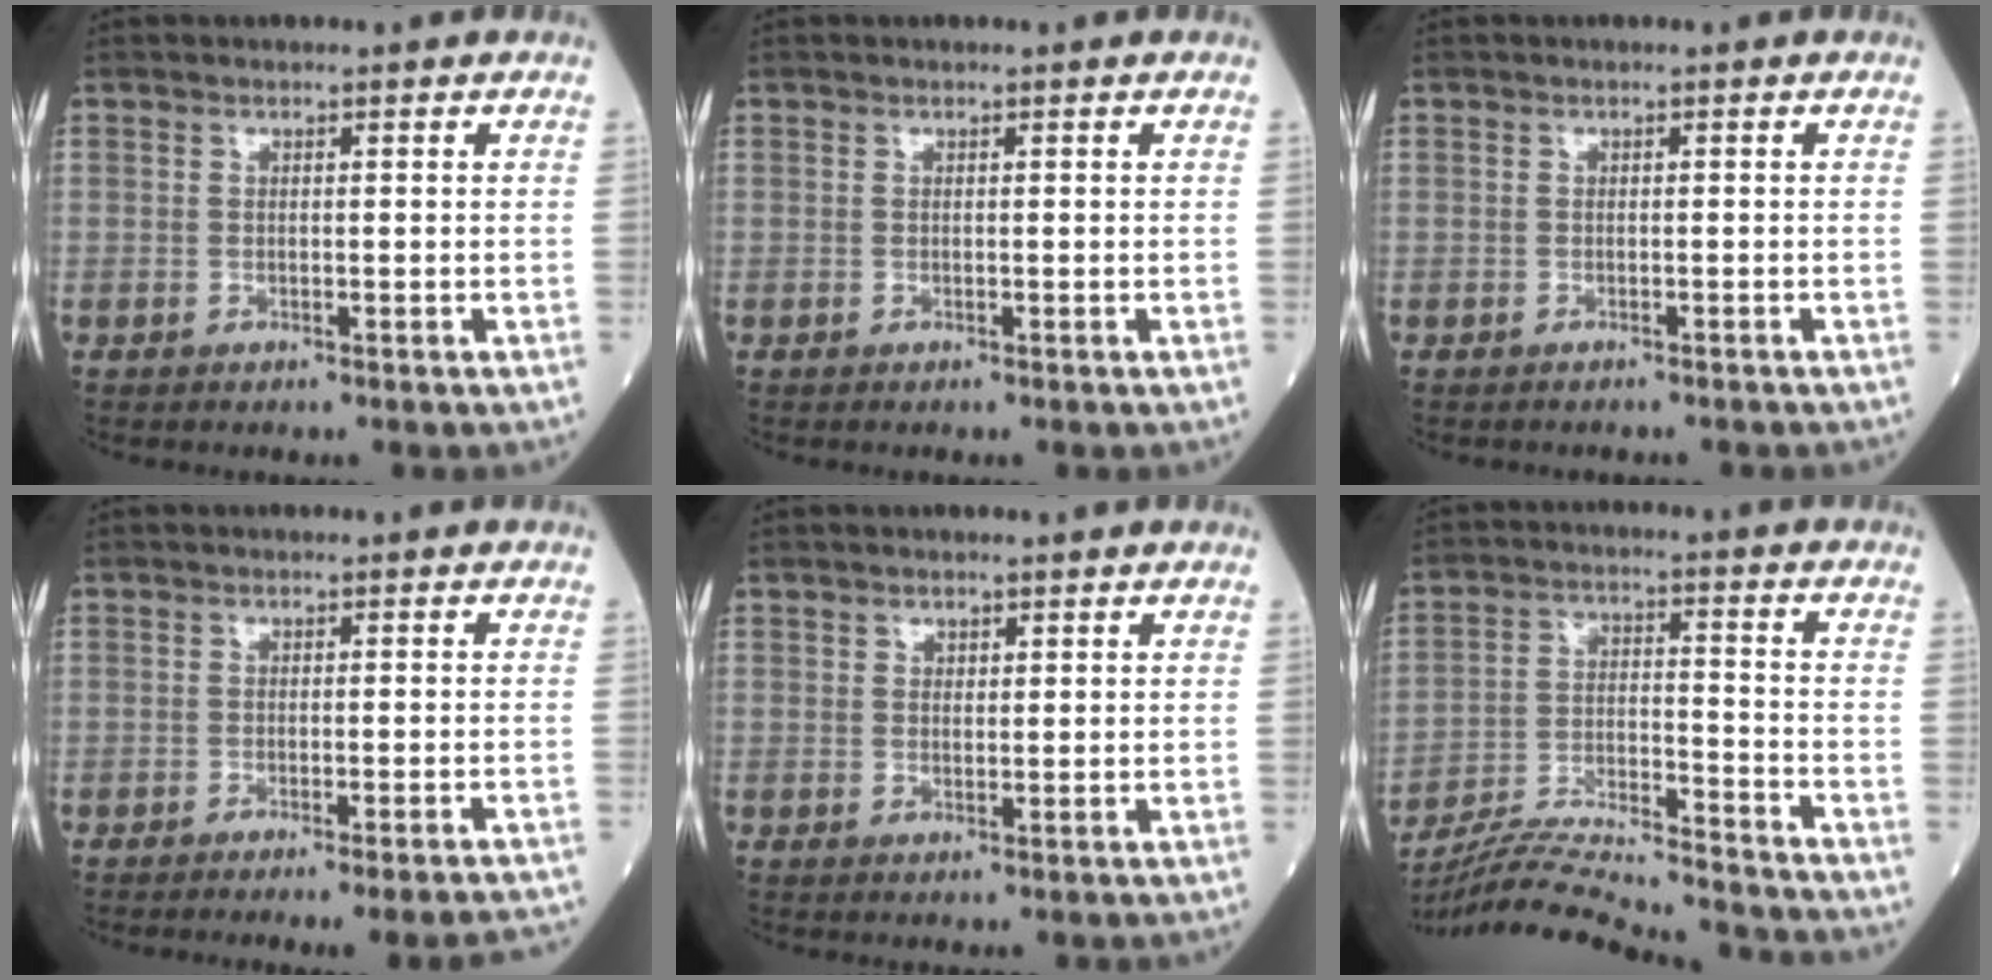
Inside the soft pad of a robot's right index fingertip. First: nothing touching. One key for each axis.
{"total": 0.0}
{"total": 1.3, "fx": -1.1, "fy": 0.6, "fz": -0.1, "tx": -0.007, "ty": 0.001, "tz": -0.019}
{"total": 9.0, "fx": -8.4, "fy": -0.6, "fz": 3.2, "tx": -0.017, "ty": -0.009, "tz": -0.099}
{"total": 1.1, "fx": 0.7, "fy": 0.8, "fz": 0.3, "tx": 0.001, "ty": -0.002, "tz": 0.009}
{"total": 18.9, "fx": -18.0, "fy": -0.1, "fz": 5.5, "tx": -0.119, "ty": -0.012, "tz": -0.288}